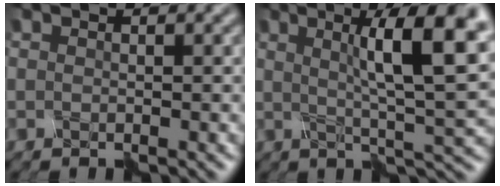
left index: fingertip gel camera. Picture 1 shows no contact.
{"total": 9.7, "force": [2.0, 1.6, 9.4], "torque": [-0.129, 0.011, 0.026]}